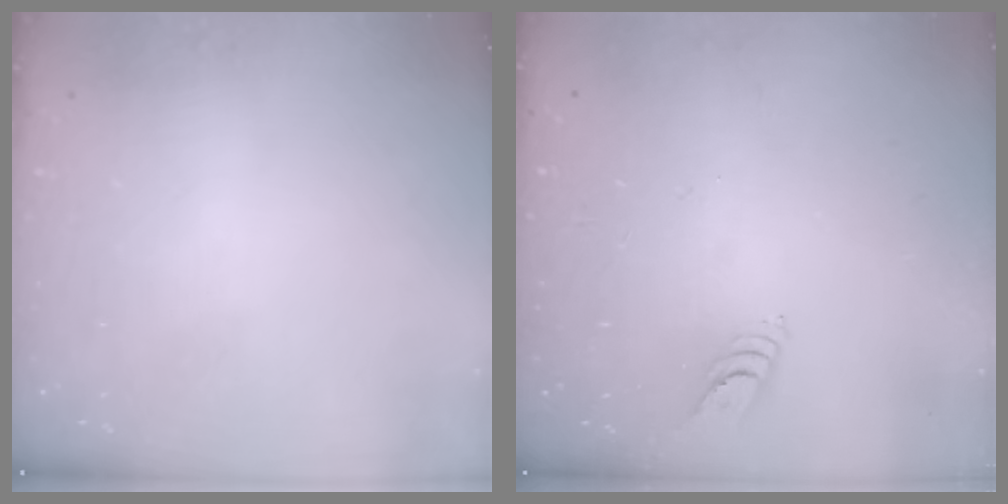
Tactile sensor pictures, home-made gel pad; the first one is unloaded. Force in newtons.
{"total": 3.8, "press": 3.8, "slide": 0.4}